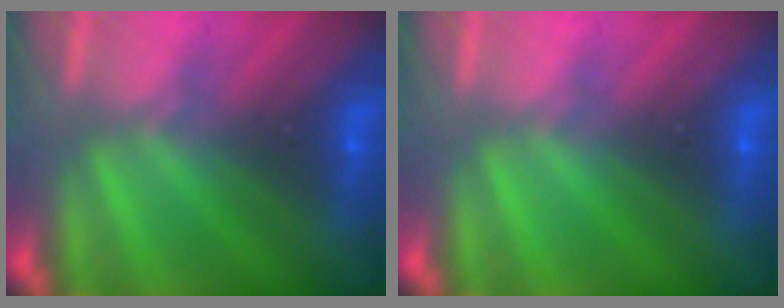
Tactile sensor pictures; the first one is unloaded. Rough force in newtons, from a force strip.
{"total": 0.0}